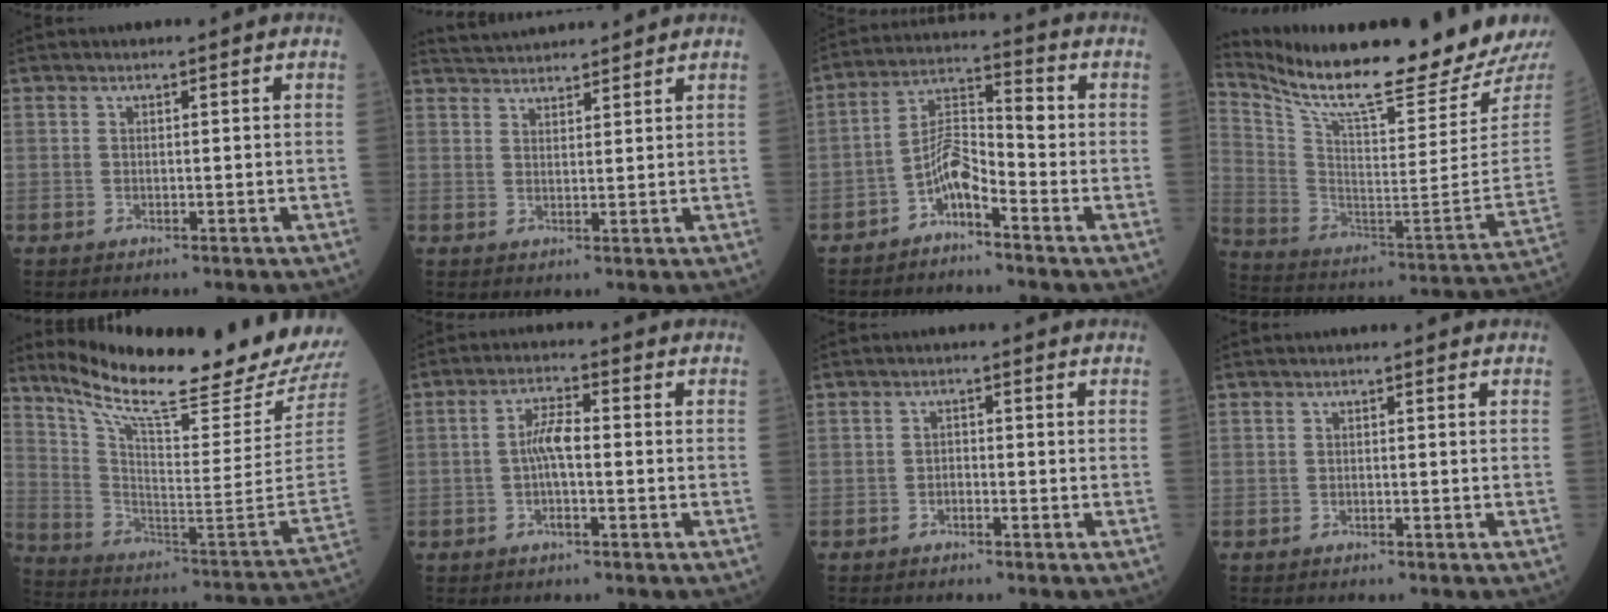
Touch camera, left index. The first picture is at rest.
{"total": 6.6, "force": [6.5, 0.6, 1.3], "torque": [-0.028, 0.035, 0.104]}
{"total": 5.9, "force": [-3.4, 1.5, 4.5], "torque": [-0.087, 0.013, -0.067]}
{"total": 22.5, "force": [20.2, -0.3, 10.0], "torque": [-0.190, -0.086, 0.316]}
{"total": 25.1, "force": [22.2, -0.4, 11.5], "torque": [-0.205, -0.106, 0.327]}
{"total": 4.7, "force": [-0.6, 1.1, 4.6], "torque": [-0.094, 0.007, -0.014]}
{"total": 0.9, "force": [-0.7, 0.4, 0.5], "torque": [-0.003, 0.003, -0.014]}
{"total": 0.0}